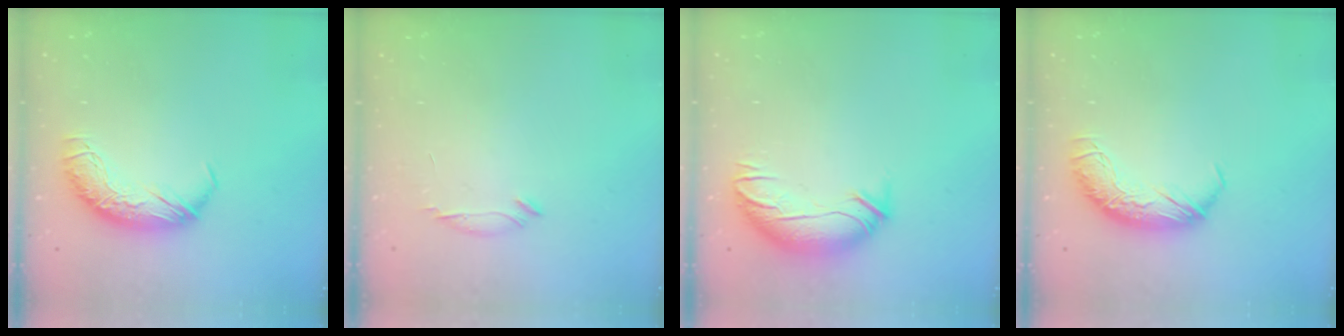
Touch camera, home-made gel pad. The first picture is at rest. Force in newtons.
{"total": 6.5, "press": 6.4, "slide": 1.1}
{"total": 3.4, "press": 2.1, "slide": 2.7}
{"total": 0.0}